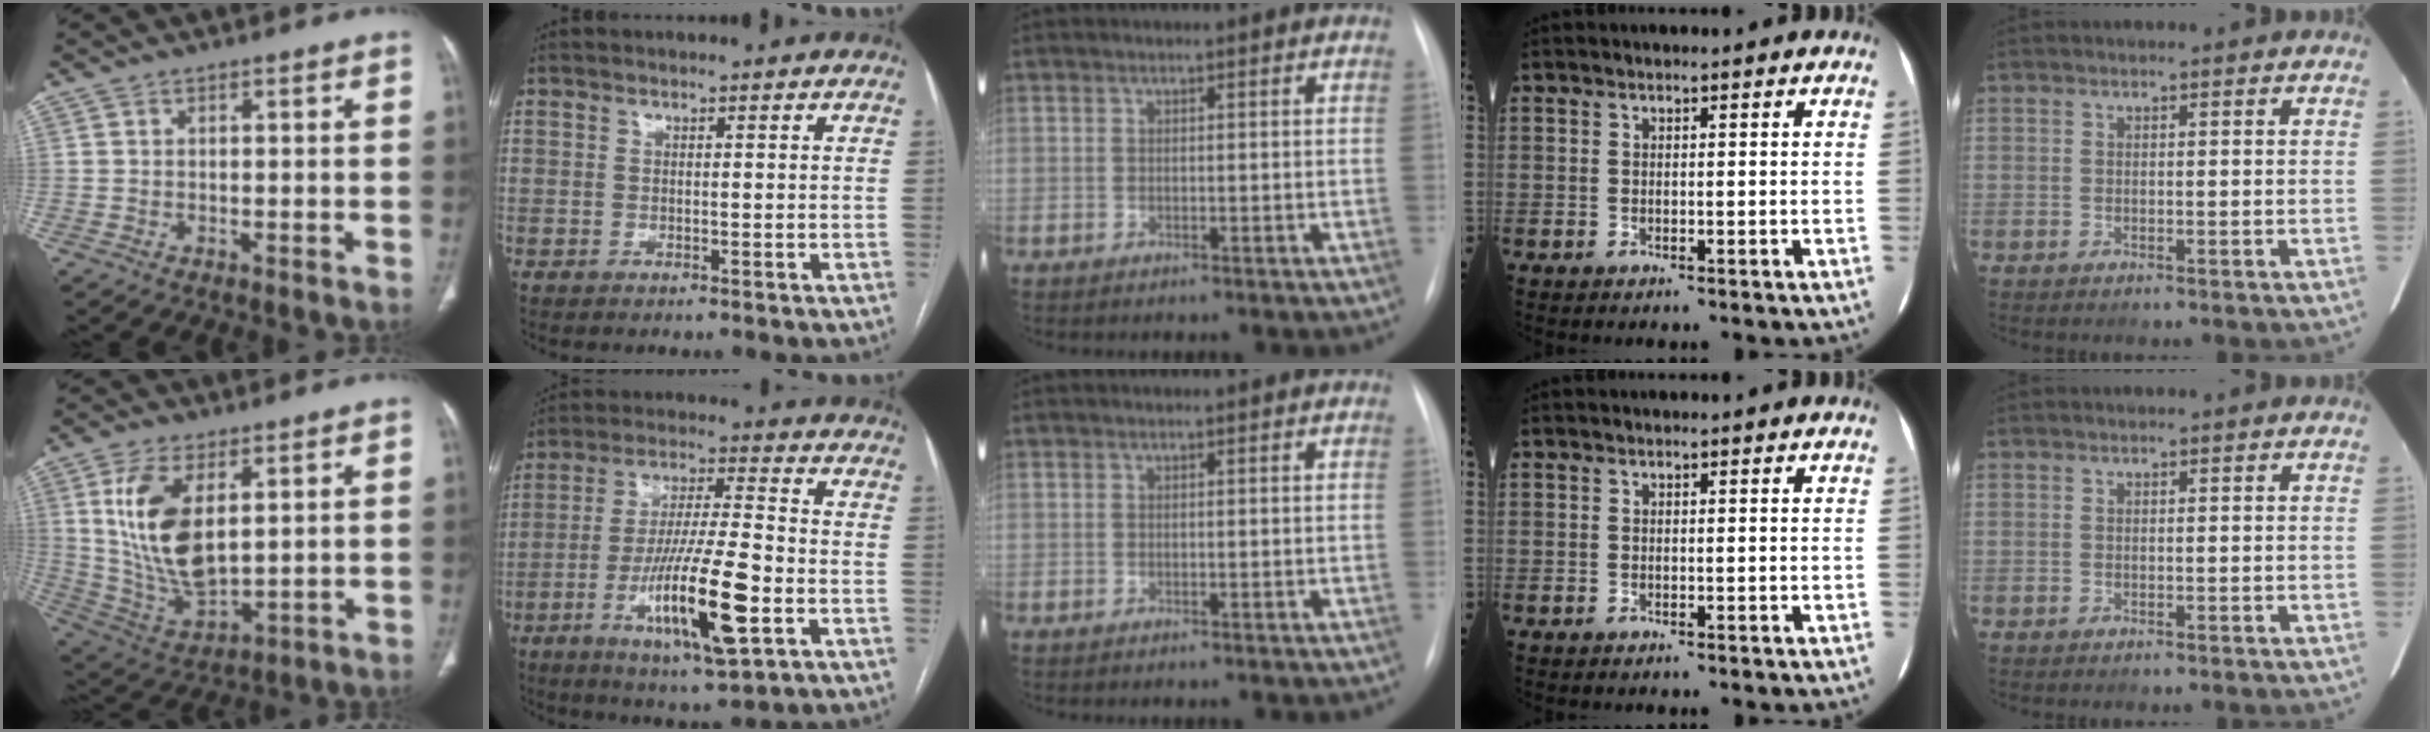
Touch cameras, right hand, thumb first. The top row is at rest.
{"thumb": {"total": 15.4, "force": [4.3, 7.6, 12.6], "torque": [-0.242, -0.025, 0.099]}, "index": {"total": 15.7, "force": [-5.4, 1.8, 14.7], "torque": [-0.275, -0.016, -0.088]}}